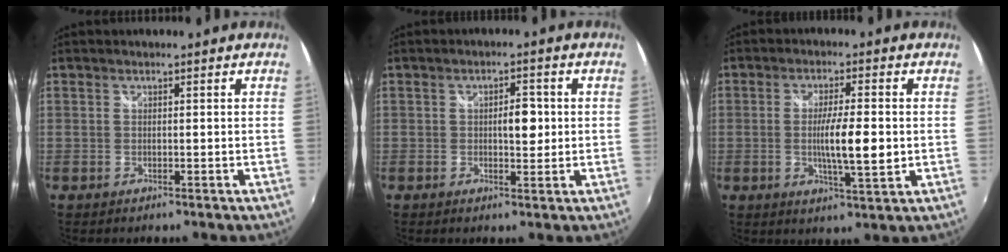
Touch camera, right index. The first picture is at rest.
{"total": 3.6, "force": [0.3, 1.8, 3.2], "torque": [-0.046, 0.008, 0.007]}
{"total": 7.8, "force": [-0.6, 0.9, 7.7], "torque": [-0.134, -0.007, -0.006]}